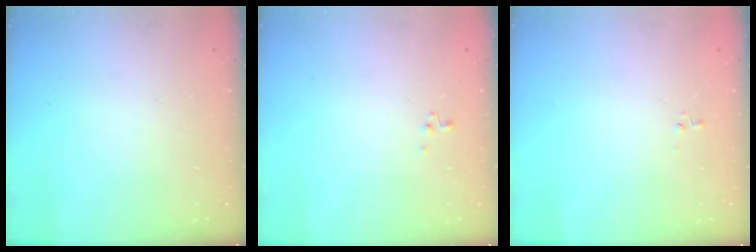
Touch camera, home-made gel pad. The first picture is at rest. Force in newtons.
{"total": 1.0, "press": 0.9, "slide": 0.4}
{"total": 0.0}